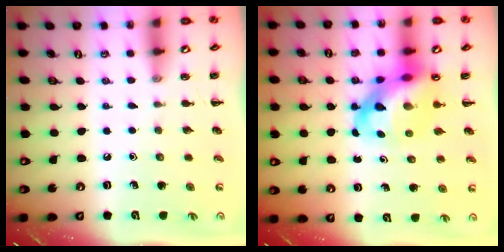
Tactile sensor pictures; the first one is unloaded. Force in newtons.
{"total": 11.8, "press": 11.3, "slide": 3.2}